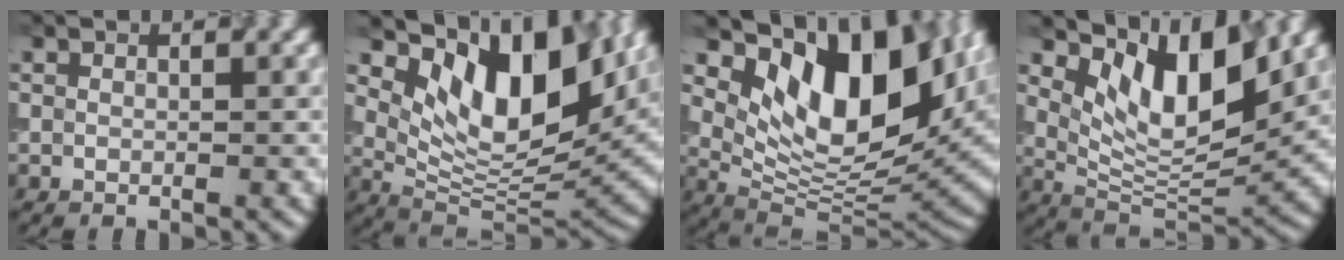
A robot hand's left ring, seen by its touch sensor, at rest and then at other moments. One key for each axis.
{"total": 12.1, "fx": 5.4, "fy": 5.6, "fz": 9.3, "tx": -0.143, "ty": -0.011, "tz": 0.104}
{"total": 13.9, "fx": 5.6, "fy": 6.8, "fz": 10.8, "tx": -0.165, "ty": -0.009, "tz": 0.107}
{"total": 8.5, "fx": 4.1, "fy": 3.4, "fz": 6.6, "tx": -0.112, "ty": -0.013, "tz": 0.076}